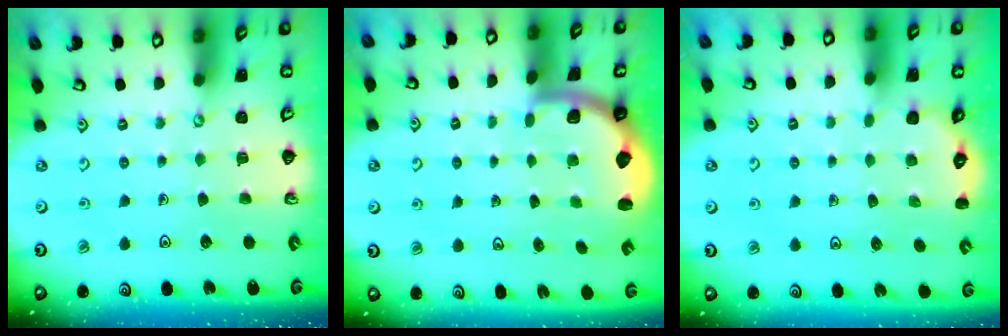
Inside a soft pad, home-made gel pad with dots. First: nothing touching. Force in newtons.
{"total": 2.0, "press": 1.9, "slide": 0.5}
{"total": 2.3, "press": 1.9, "slide": 1.3}